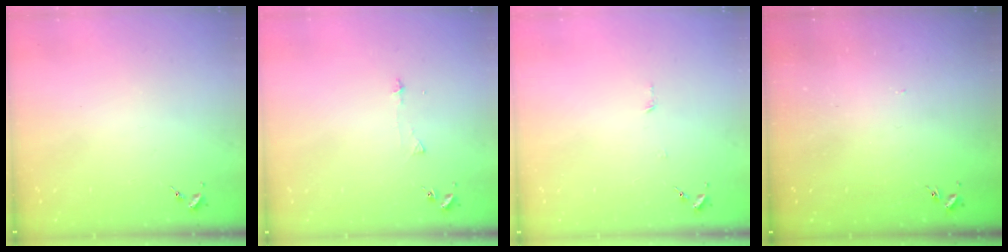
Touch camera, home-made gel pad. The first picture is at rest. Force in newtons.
{"total": 3.8, "press": 3.8, "slide": 0.3}
{"total": 2.7, "press": 2.7, "slide": 0.2}
{"total": 1.2, "press": 1.1, "slide": 0.1}